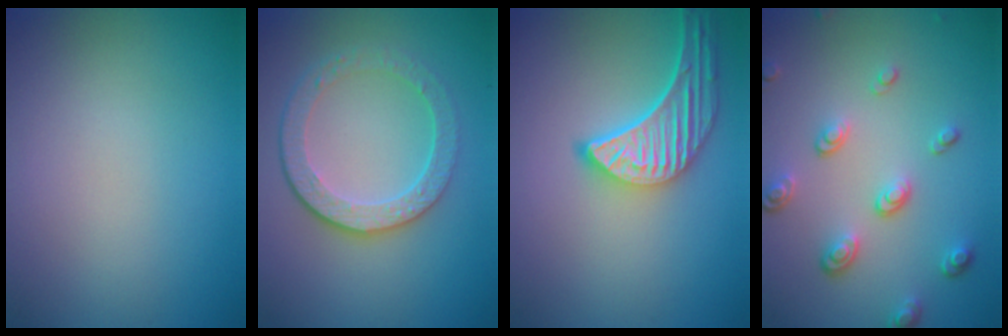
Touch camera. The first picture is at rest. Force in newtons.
{"total": 4.8, "press": 3.4, "slide": 3.3}
{"total": 5.3, "press": 4.3, "slide": 3.1}
{"total": 3.4, "press": 2.6, "slide": 2.1}